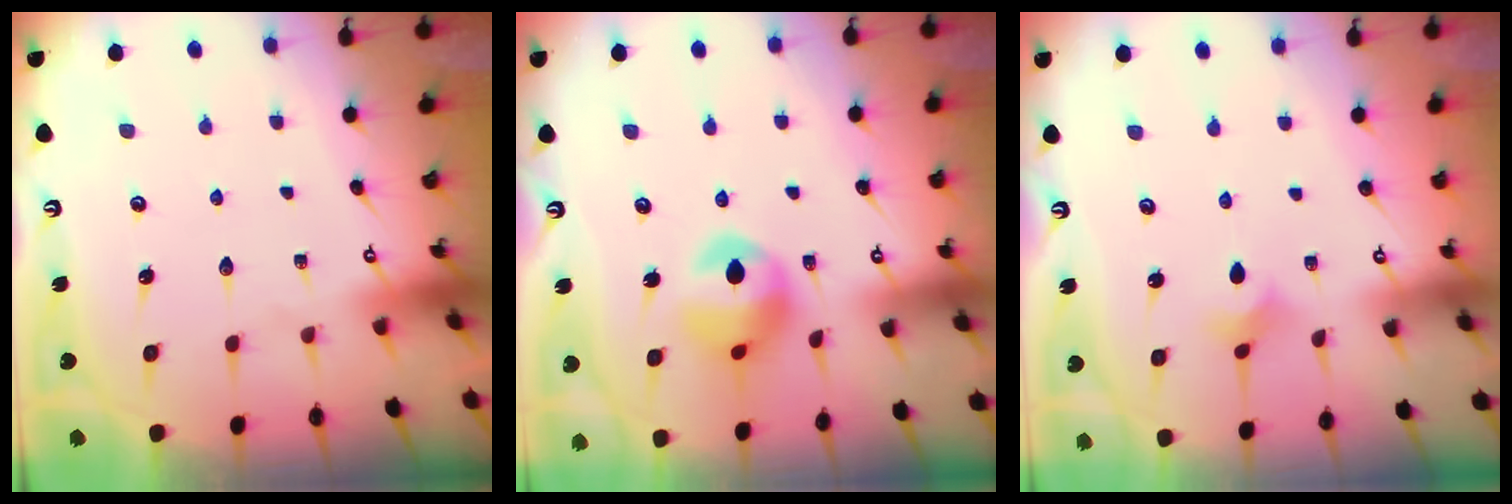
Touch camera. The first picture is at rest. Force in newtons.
{"total": 13.1, "press": 12.3, "slide": 4.4}
{"total": 2.3, "press": 2.2, "slide": 0.5}